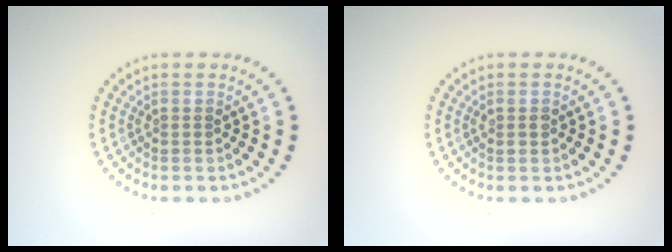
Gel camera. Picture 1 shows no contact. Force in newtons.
{"total": 0.9, "press": 0.8, "slide": 0.3}